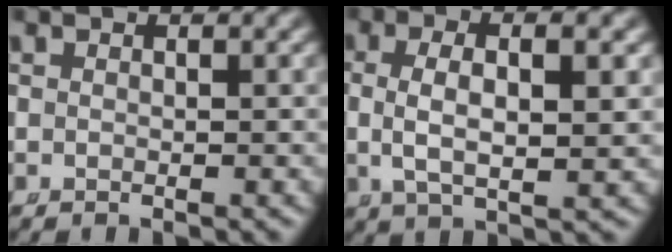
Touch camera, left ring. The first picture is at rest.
{"total": 4.7, "force": [0.6, 1.8, 4.4], "torque": [-0.089, -0.005, 0.019]}